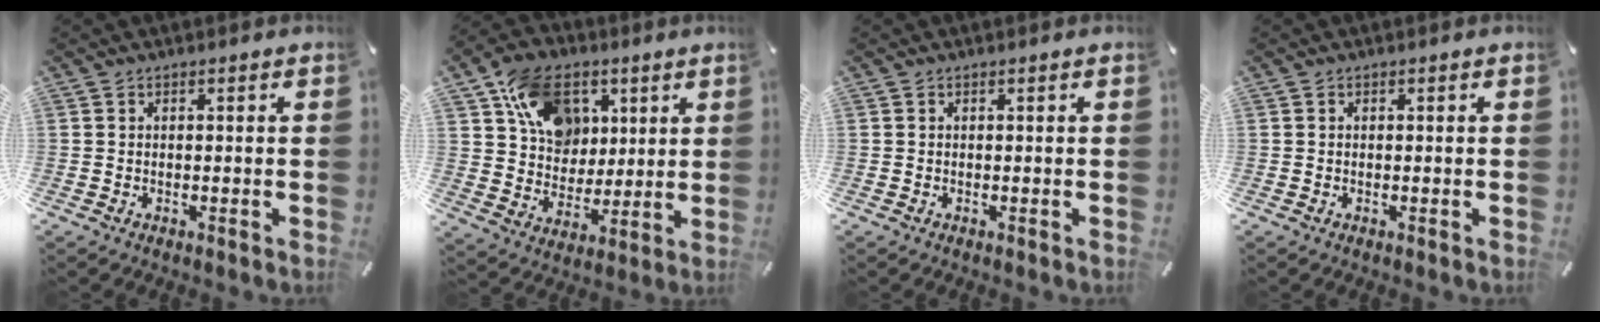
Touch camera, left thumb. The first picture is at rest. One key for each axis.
{"total": 14.8, "fx": 5.8, "fy": 12.0, "fz": 6.5, "tx": -0.114, "ty": -0.007, "tz": 0.116}
{"total": 0.0}
{"total": 0.0}